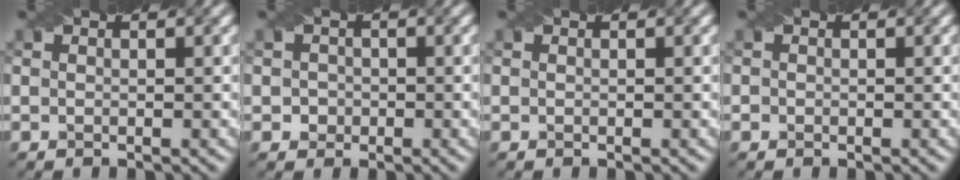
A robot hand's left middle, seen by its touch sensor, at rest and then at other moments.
{"total": 1.3, "force": [-0.1, 1.3, 0.2], "torque": [0.005, -0.001, -0.004]}
{"total": 0.0}
{"total": 0.5, "force": [-0.2, 0.5, 0.1], "torque": [0.000, -0.005, -0.004]}